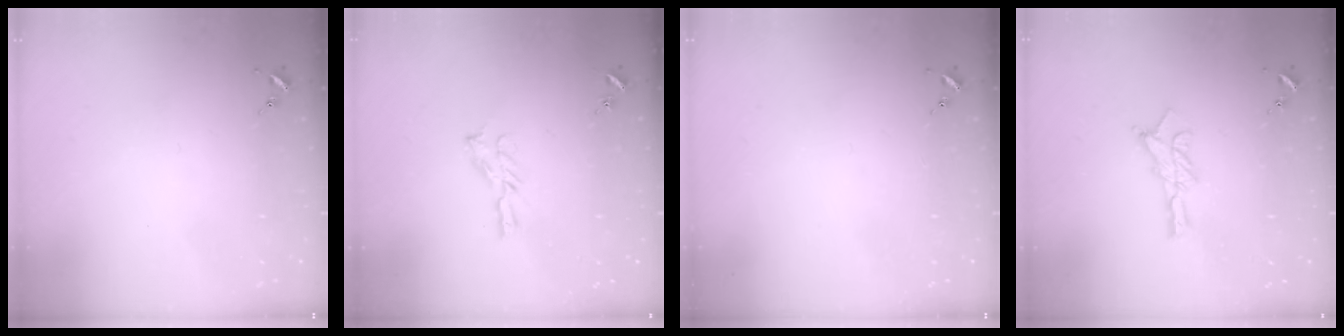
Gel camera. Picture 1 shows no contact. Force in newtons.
{"total": 5.1, "press": 5.1, "slide": 0.5}
{"total": 0.0}
{"total": 9.5, "press": 9.5, "slide": 0.4}